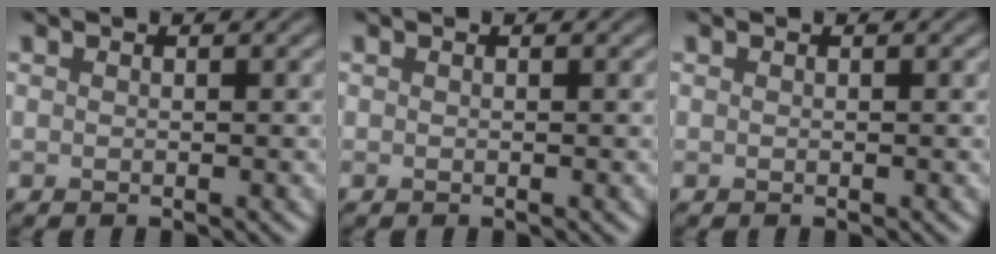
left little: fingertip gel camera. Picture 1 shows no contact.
{"total": 0.0}
{"total": 0.0}